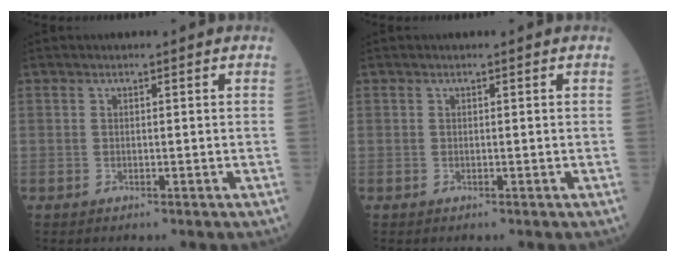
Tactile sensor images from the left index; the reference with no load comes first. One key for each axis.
{"total": 0.0}